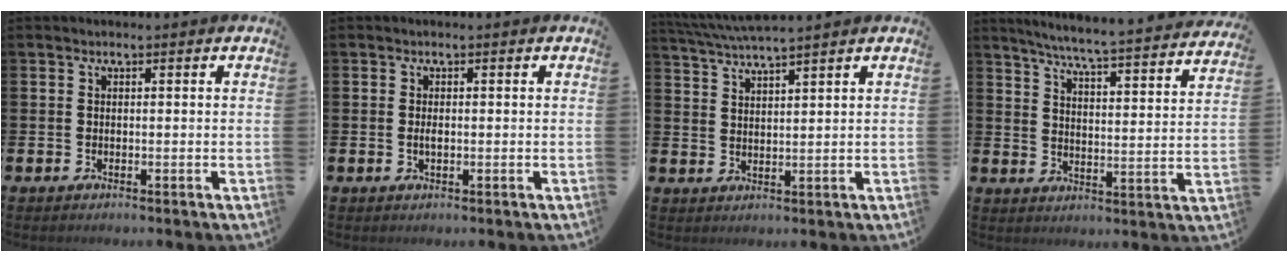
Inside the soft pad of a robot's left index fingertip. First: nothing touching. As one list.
[{"total": 1.0, "force": [0.0, 0.4, 0.9], "torque": [-0.017, 0.002, -0.002]}, {"total": 4.1, "force": [3.9, -0.4, 1.0], "torque": [-0.038, -0.018, 0.071]}, {"total": 6.2, "force": [5.9, -0.4, 1.9], "torque": [-0.062, -0.048, 0.097]}]